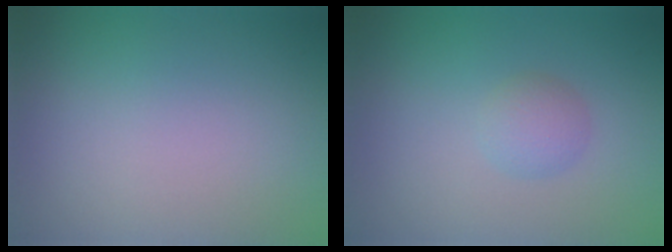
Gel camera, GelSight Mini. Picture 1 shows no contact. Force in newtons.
{"total": 1.7, "press": 1.7, "slide": 0.1}